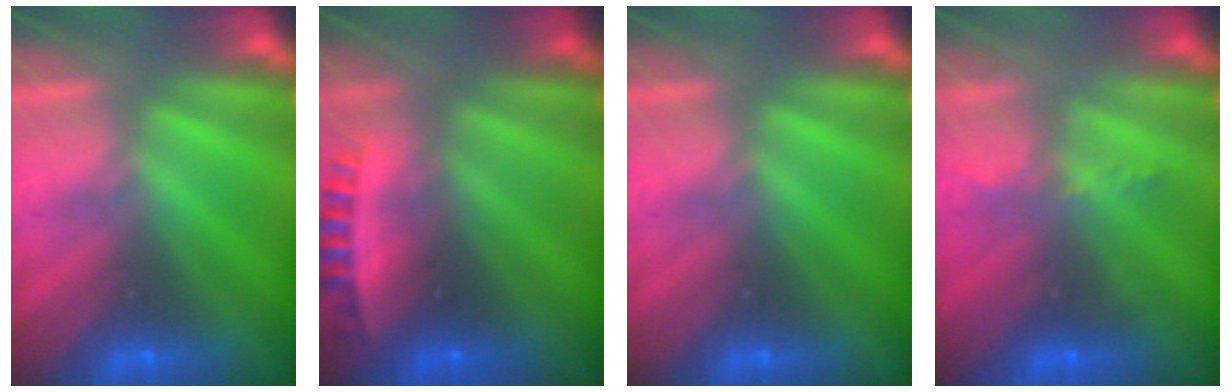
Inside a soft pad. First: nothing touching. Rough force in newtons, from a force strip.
{"total": 2.7}
{"total": 0.0}
{"total": 2.3}